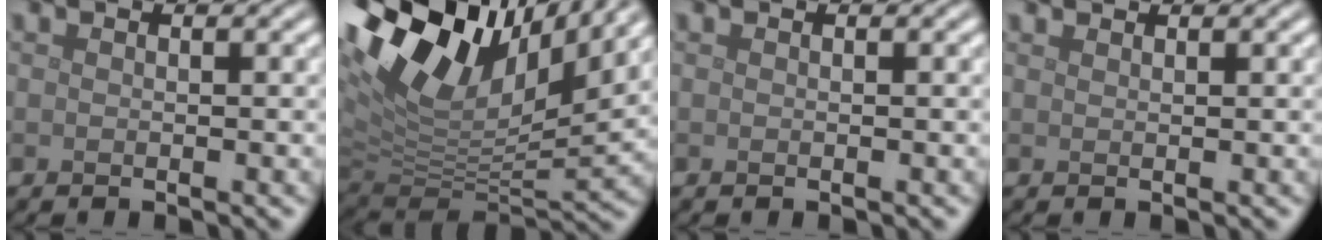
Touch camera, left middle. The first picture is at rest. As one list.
[{"total": 14.8, "force": [7.6, 7.9, 9.9], "torque": [-0.228, 0.038, 0.140]}, {"total": 0.0}, {"total": 1.1, "force": [1.1, 0.1, 0.2], "torque": [-0.007, -0.001, 0.013]}]